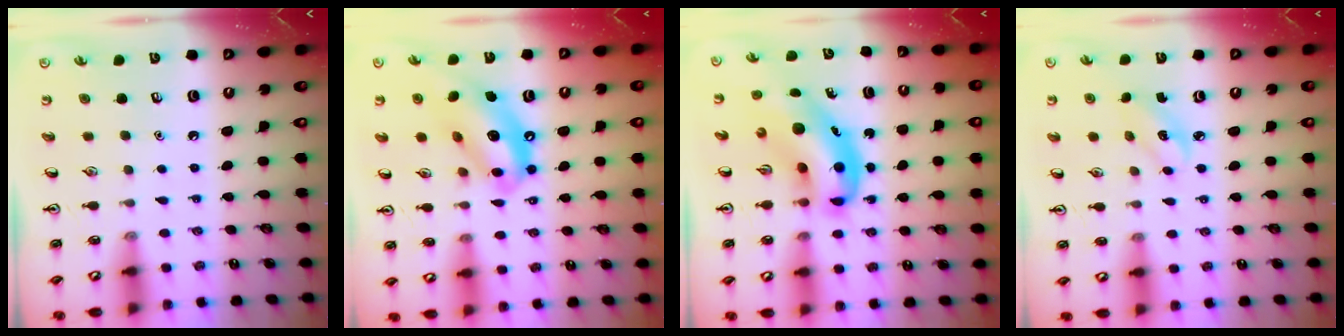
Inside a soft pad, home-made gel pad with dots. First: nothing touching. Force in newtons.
{"total": 13.2, "press": 12.6, "slide": 3.9}
{"total": 10.6, "press": 10.1, "slide": 3.1}
{"total": 2.8, "press": 2.7, "slide": 0.8}